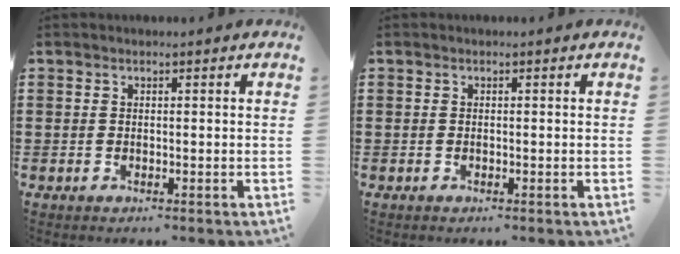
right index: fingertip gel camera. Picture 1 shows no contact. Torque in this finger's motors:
{"motor_torque": [1.59, 0.55, 0.06, 0.00]}